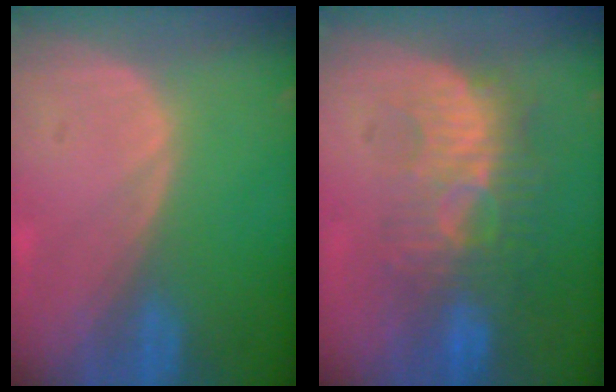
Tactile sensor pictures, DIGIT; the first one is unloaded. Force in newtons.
{"total": 9.1, "press": 8.7, "slide": 2.6}